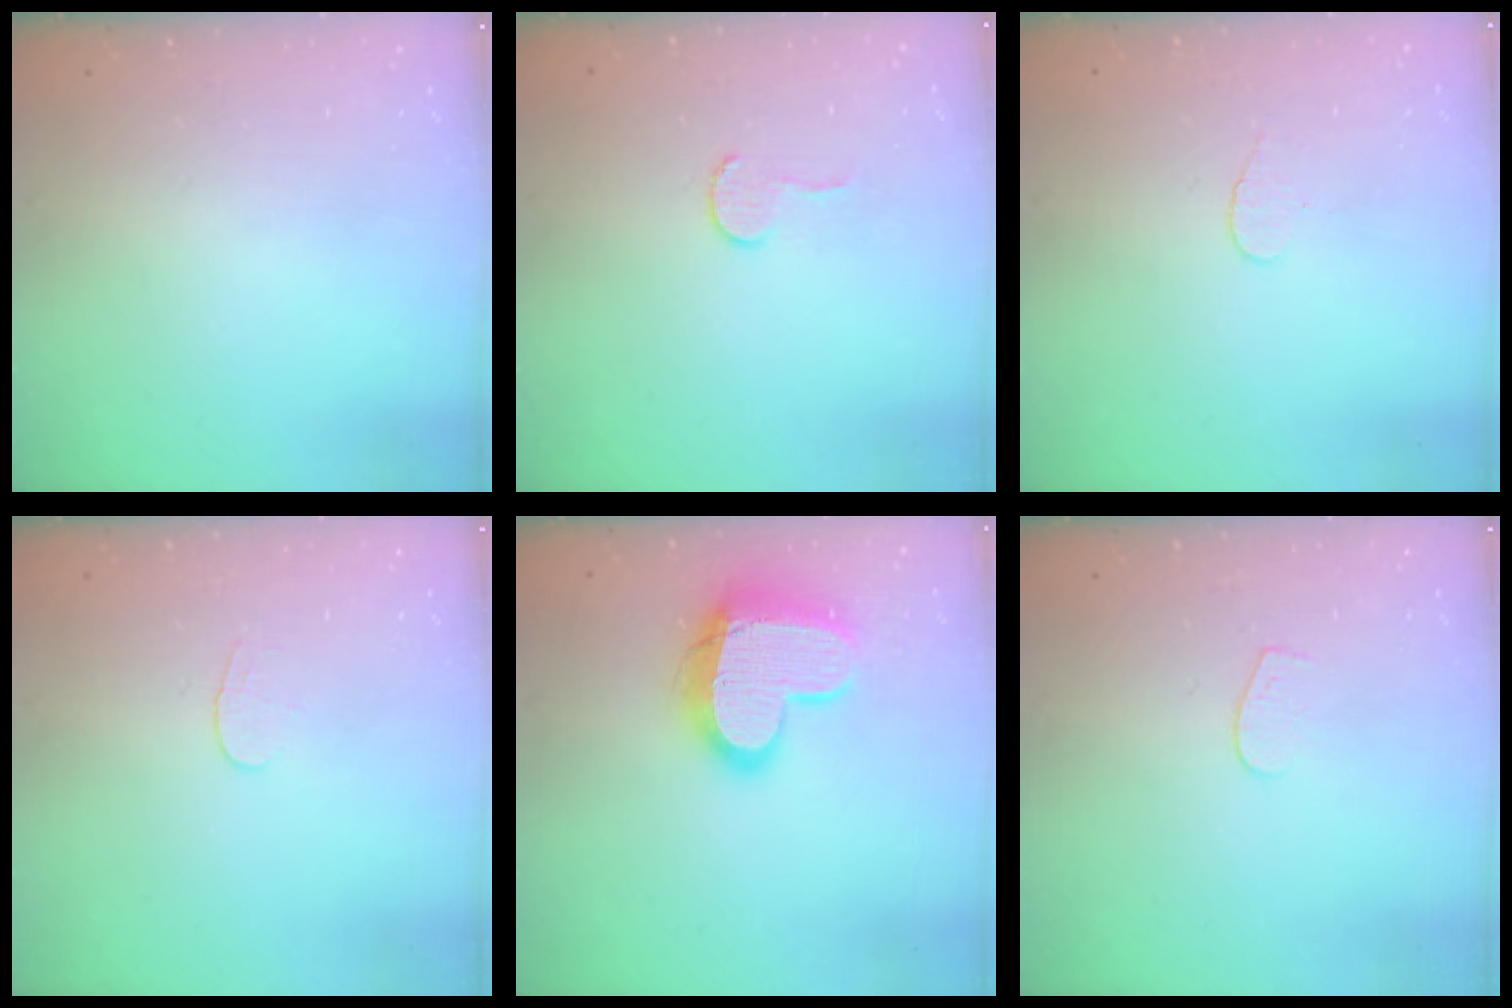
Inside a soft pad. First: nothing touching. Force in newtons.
{"total": 4.1, "press": 4.1, "slide": 0.4}
{"total": 3.7, "press": 3.7, "slide": 0.4}
{"total": 3.8, "press": 3.8, "slide": 0.3}
{"total": 16.2, "press": 16.2, "slide": 1.4}
{"total": 3.1, "press": 3.1, "slide": 0.2}